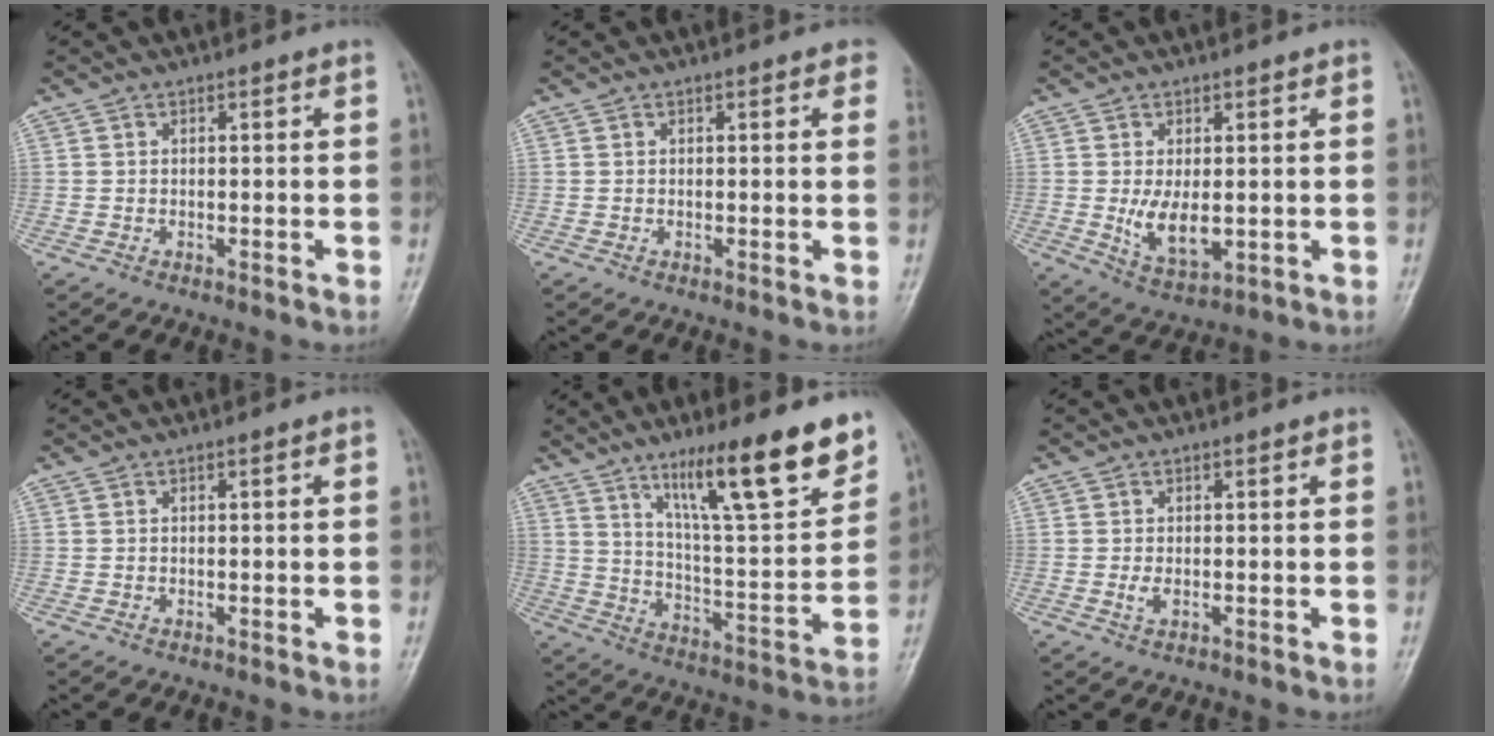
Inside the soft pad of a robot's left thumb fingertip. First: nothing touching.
{"total": 2.3, "force": [1.4, 1.0, 1.5], "torque": [0.000, 0.002, 0.009]}
{"total": 6.8, "force": [-0.3, 3.8, 5.6], "torque": [-0.090, -0.019, 0.008]}
{"total": 0.5, "force": [0.1, 0.1, 0.5], "torque": [-0.008, 0.000, 0.001]}
{"total": 18.5, "force": [12.2, 3.3, 13.4], "torque": [-0.181, -0.072, 0.203]}
{"total": 1.5, "force": [0.0, 0.9, 1.2], "torque": [-0.025, -0.004, 0.001]}